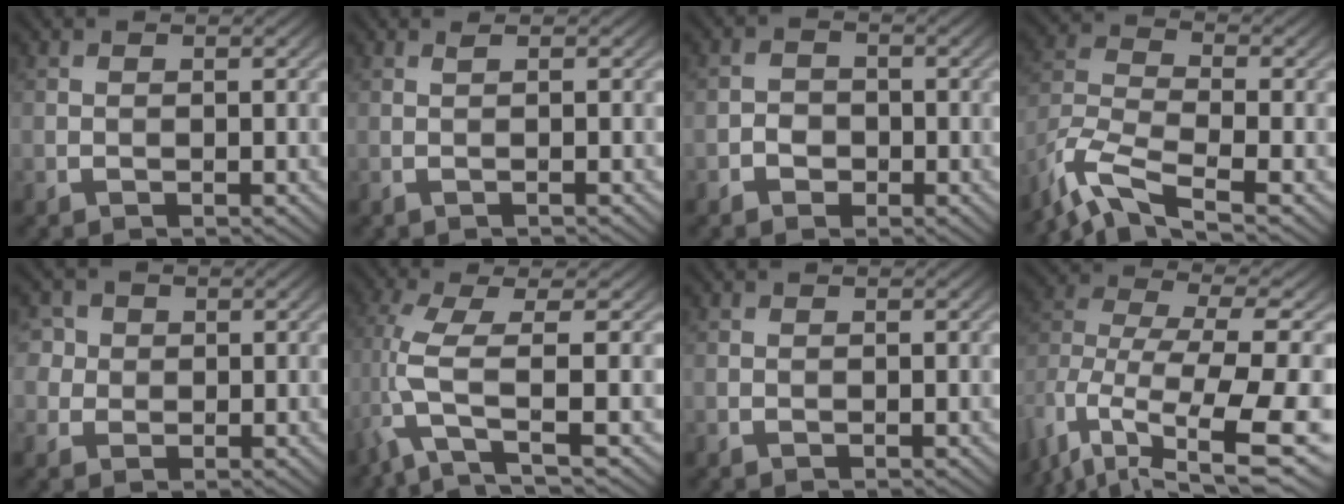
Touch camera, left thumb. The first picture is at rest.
{"total": 1.1, "force": [0.4, -0.1, 1.0], "torque": [-0.016, 0.007, -0.002]}
{"total": 1.7, "force": [-0.9, 1.4, 0.3], "torque": [-0.002, 0.003, -0.020]}
{"total": 8.7, "force": [-6.5, 2.4, 5.3], "torque": [-0.120, -0.010, -0.143]}
{"total": 3.1, "force": [1.1, 2.9, 0.1], "torque": [-0.014, 0.001, 0.012]}
{"total": 5.9, "force": [-0.7, 1.0, 5.8], "torque": [-0.132, 0.010, -0.032]}
{"total": 0.0}
{"total": 13.1, "force": [-6.3, 5.2, 10.2], "torque": [-0.231, -0.006, -0.075]}